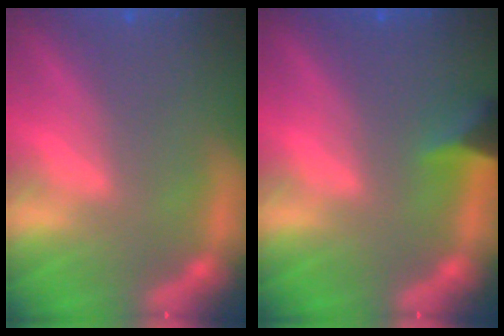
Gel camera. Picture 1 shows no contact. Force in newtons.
{"total": 2.4}